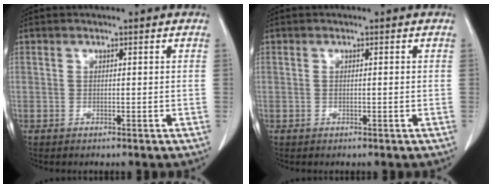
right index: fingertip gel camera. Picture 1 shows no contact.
{"total": 0.6, "force": [-0.1, 0.1, 0.6], "torque": [-0.013, 0.000, 0.001]}